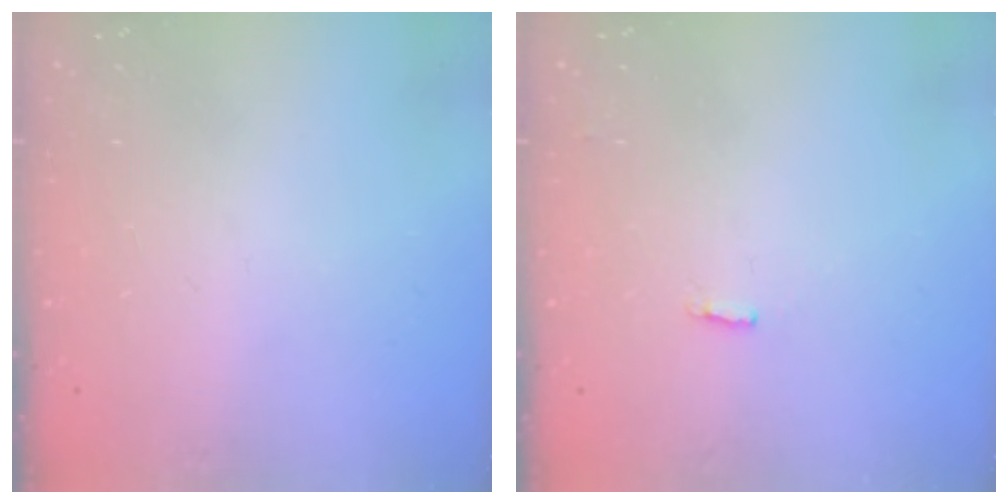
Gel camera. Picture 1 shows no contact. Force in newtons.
{"total": 2.2, "press": 2.1, "slide": 0.5}